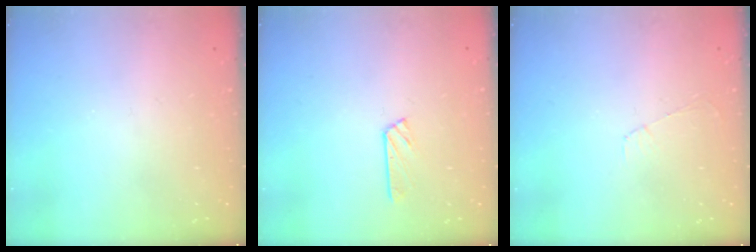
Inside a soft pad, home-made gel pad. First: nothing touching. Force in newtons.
{"total": 2.9, "press": 2.8, "slide": 0.3}
{"total": 3.0, "press": 3.0, "slide": 0.4}